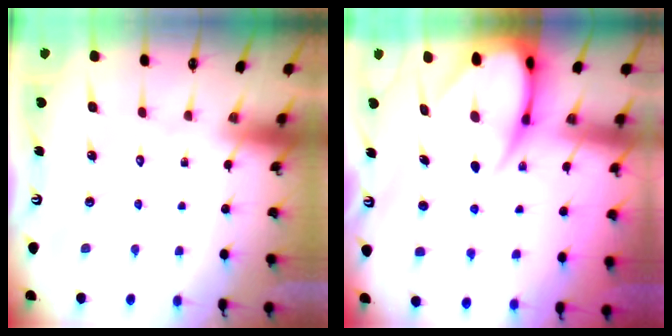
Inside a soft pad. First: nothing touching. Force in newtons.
{"total": 9.0, "press": 8.9, "slide": 1.0}